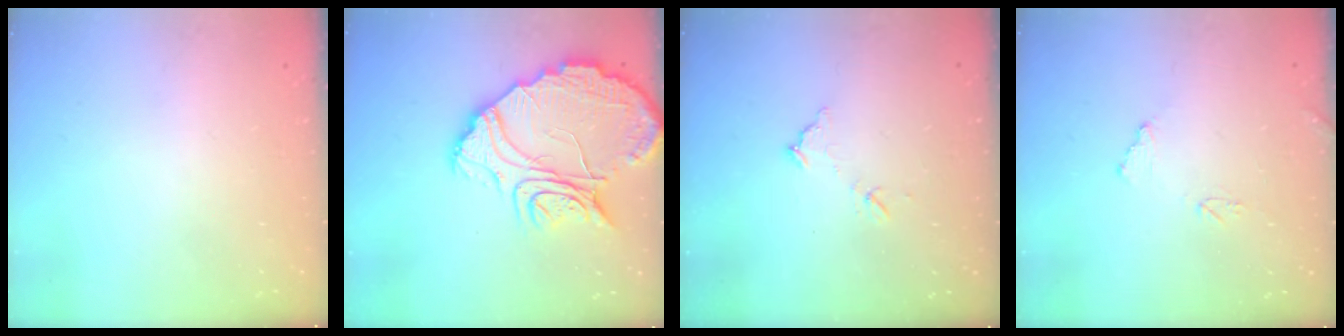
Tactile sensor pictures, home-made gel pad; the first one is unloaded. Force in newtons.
{"total": 17.6, "press": 17.5, "slide": 1.6}
{"total": 7.0, "press": 7.0, "slide": 0.3}
{"total": 8.0, "press": 8.0, "slide": 0.4}